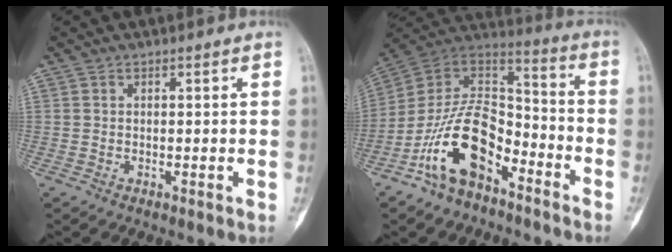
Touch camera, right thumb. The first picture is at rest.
{"total": 17.8, "force": [-9.2, 9.6, 11.8], "torque": [-0.195, 0.091, -0.174]}